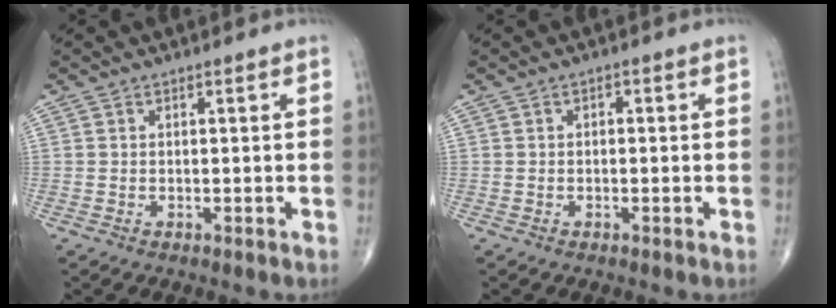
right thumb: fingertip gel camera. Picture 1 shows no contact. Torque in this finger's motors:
{"motor_torque": [-0.04, -0.18, 0.07, 0.17, -0.05]}